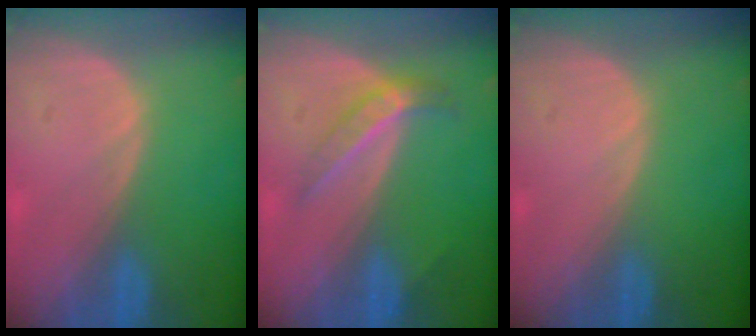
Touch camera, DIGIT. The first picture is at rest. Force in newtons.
{"total": 4.5, "press": 3.9, "slide": 2.1}
{"total": 0.0}